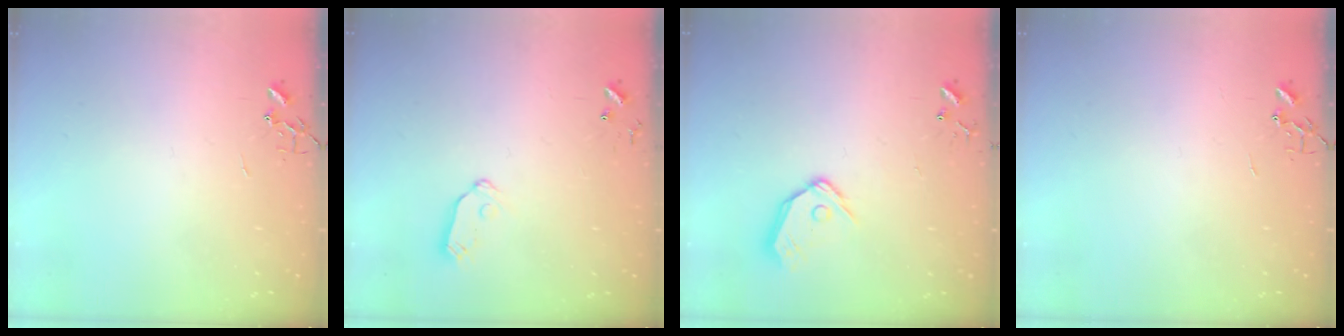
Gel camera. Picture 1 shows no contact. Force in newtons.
{"total": 6.8, "press": 6.8, "slide": 0.4}
{"total": 10.3, "press": 10.2, "slide": 1.4}
{"total": 0.0}